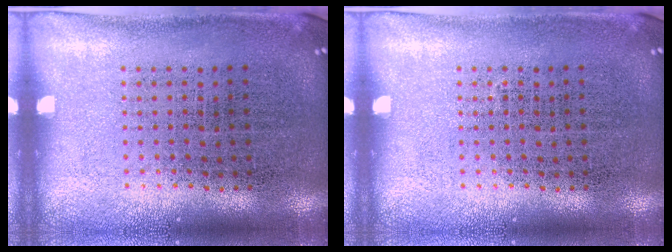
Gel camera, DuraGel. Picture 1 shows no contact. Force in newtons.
{"total": 0.0}